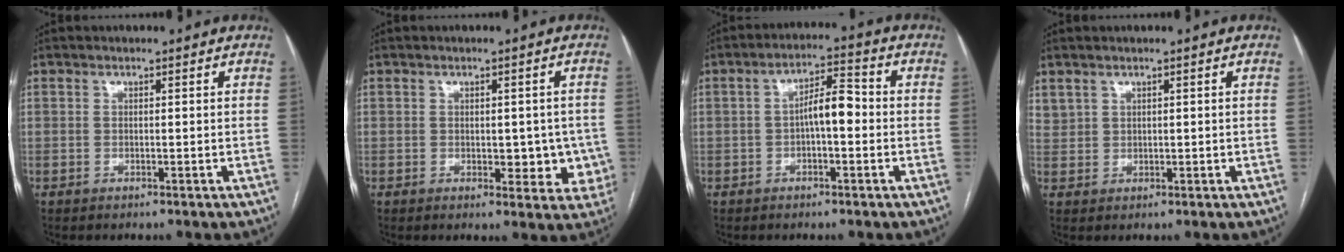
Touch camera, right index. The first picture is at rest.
{"total": 6.4, "force": [-0.9, 3.6, 5.3], "torque": [-0.042, 0.011, -0.004]}
{"total": 5.7, "force": [-0.6, 1.8, 5.4], "torque": [-0.091, 0.024, -0.010]}
{"total": 2.1, "force": [1.4, 1.4, 0.4], "torque": [-0.007, 0.011, 0.035]}